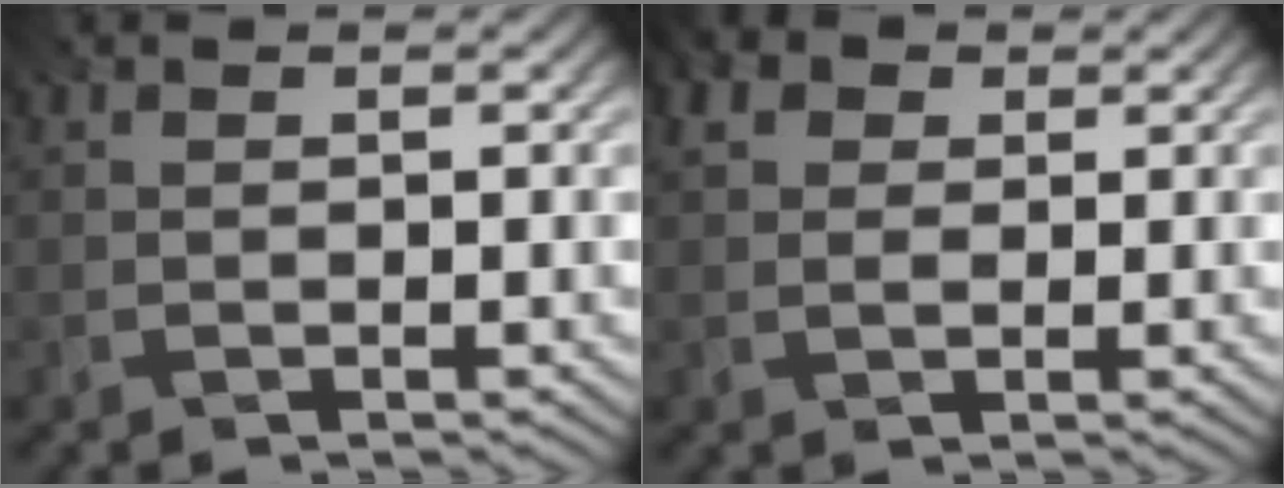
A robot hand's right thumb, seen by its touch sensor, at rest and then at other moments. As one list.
[{"total": 3.2, "force": [0.8, 2.5, 1.9], "torque": [-0.043, 0.002, 0.010]}]